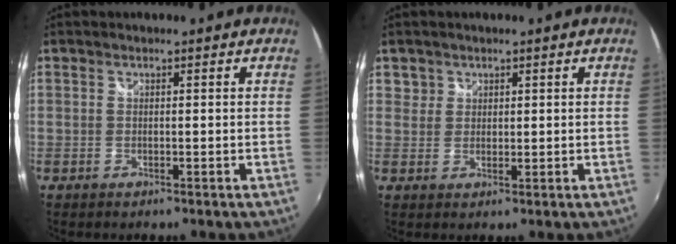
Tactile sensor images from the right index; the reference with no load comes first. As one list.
[{"total": 2.8, "force": [1.3, 2.4, 0.3], "torque": [0.006, 0.007, 0.021]}]